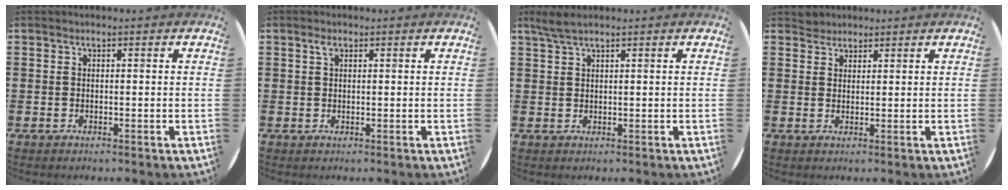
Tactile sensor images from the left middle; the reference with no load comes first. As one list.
[{"total": 1.3, "force": [0.7, 0.7, 0.9], "torque": [-0.012, 0.003, 0.010]}, {"total": 2.3, "force": [1.8, 0.2, 1.4], "torque": [-0.030, 0.003, 0.032]}, {"total": 1.8, "force": [1.6, 0.7, -0.2], "torque": [0.000, 0.003, 0.034]}]